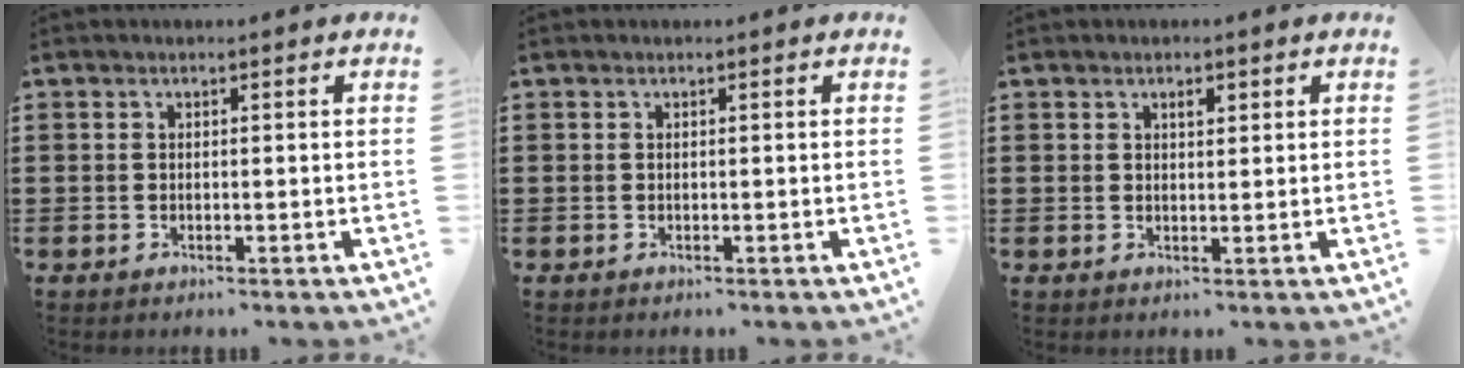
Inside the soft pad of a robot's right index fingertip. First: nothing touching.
{"total": 0.0}
{"total": 1.2, "force": [0.5, 0.5, 0.9], "torque": [-0.010, 0.001, 0.005]}